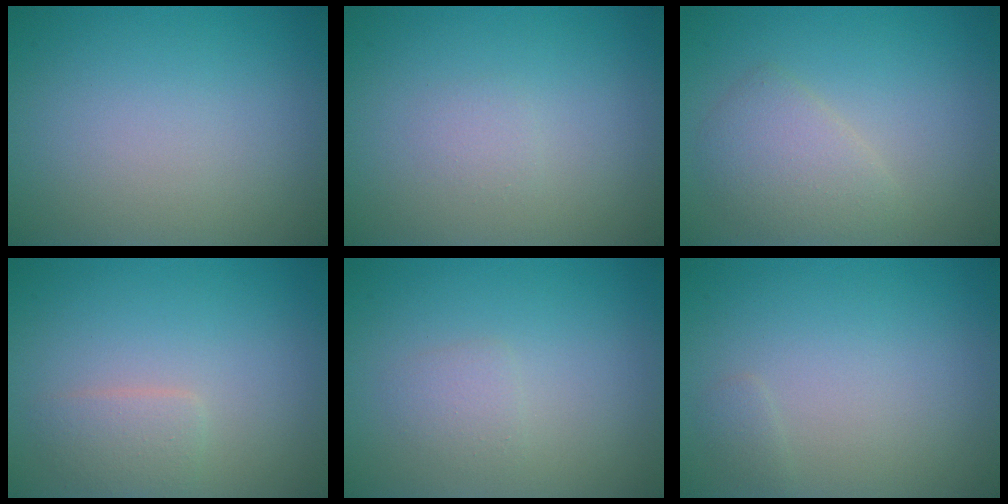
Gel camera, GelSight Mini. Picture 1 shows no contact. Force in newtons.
{"total": 0.7, "press": 0.7, "slide": 0.0}
{"total": 2.9, "press": 2.9, "slide": 0.1}
{"total": 1.8, "press": 1.8, "slide": 0.0}
{"total": 1.2, "press": 1.2, "slide": 0.0}
{"total": 0.6, "press": 0.6, "slide": 0.0}